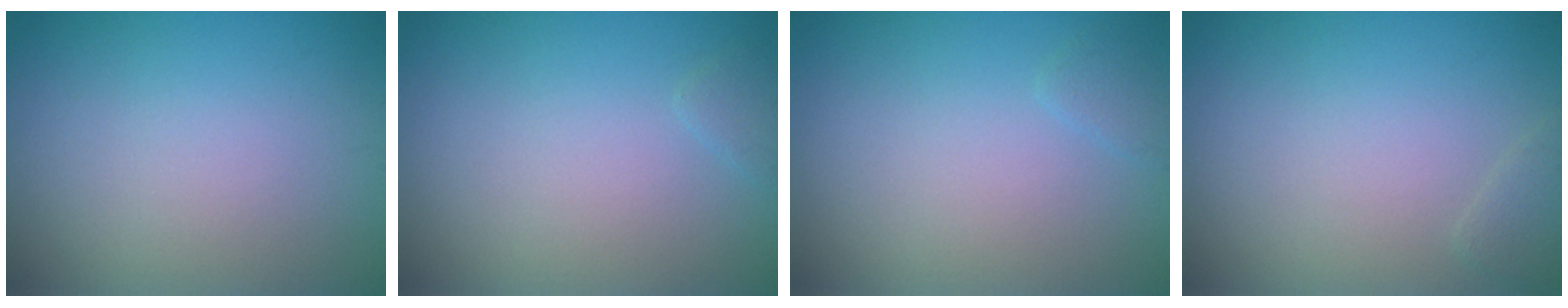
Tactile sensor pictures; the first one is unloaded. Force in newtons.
{"total": 0.6, "press": 0.6, "slide": 0.1}
{"total": 0.8, "press": 0.8, "slide": 0.1}
{"total": 0.9, "press": 0.9, "slide": 0.1}